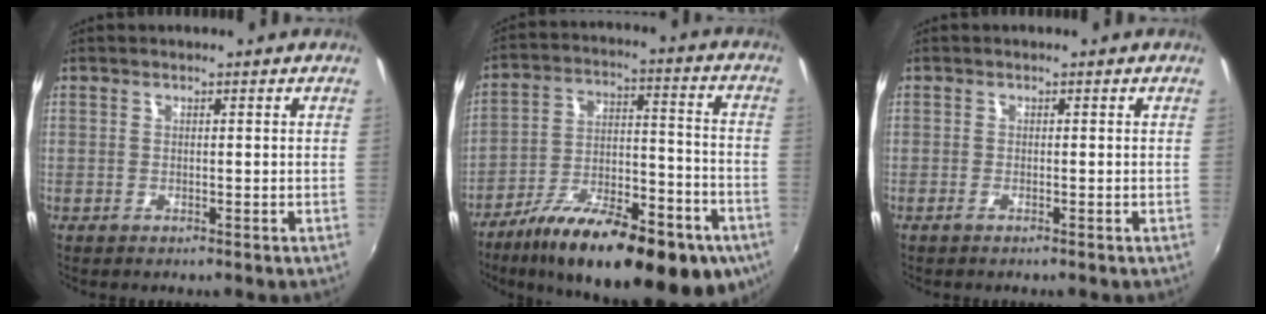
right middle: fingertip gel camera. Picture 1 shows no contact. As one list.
[{"total": 27.4, "force": [-17.2, 9.5, 19.1], "torque": [-0.296, -0.025, -0.249]}, {"total": 0.7, "force": [-0.5, -0.2, 0.5], "torque": [-0.010, -0.001, -0.013]}]